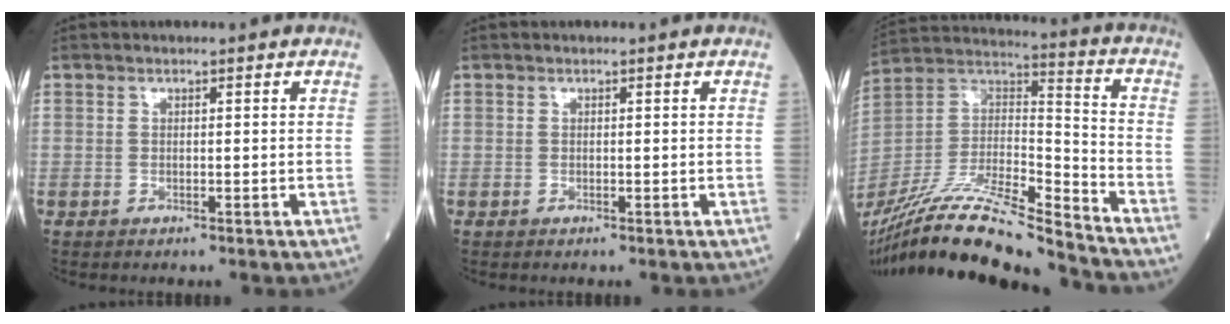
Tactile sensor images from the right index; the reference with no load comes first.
{"total": 0.0}
{"total": 22.9, "force": [-20.3, 0.5, 10.6], "torque": [-0.244, -0.009, -0.366]}